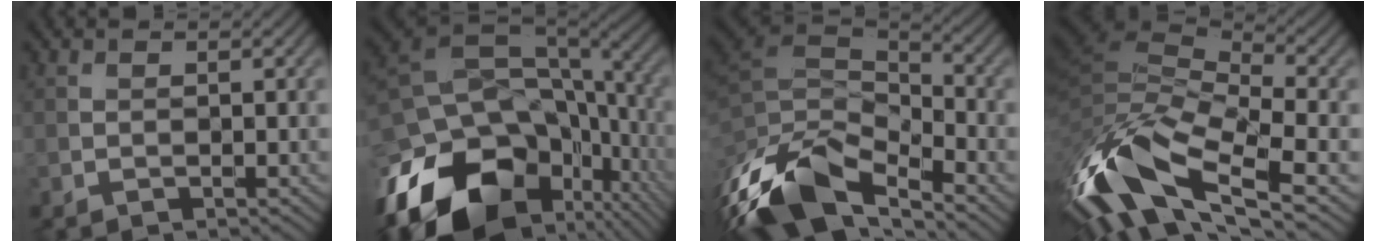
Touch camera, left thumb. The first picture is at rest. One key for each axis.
{"total": 19.8, "fx": -7.5, "fy": 13.7, "fz": 12.1, "tx": -0.272, "ty": -0.016, "tz": -0.108}
{"total": 15.2, "fx": -8.1, "fy": 7.3, "fz": 10.6, "tx": -0.267, "ty": -0.030, "tz": -0.132}
{"total": 16.5, "fx": -7.1, "fy": 6.4, "fz": 13.4, "tx": -0.319, "ty": -0.020, "tz": -0.133}